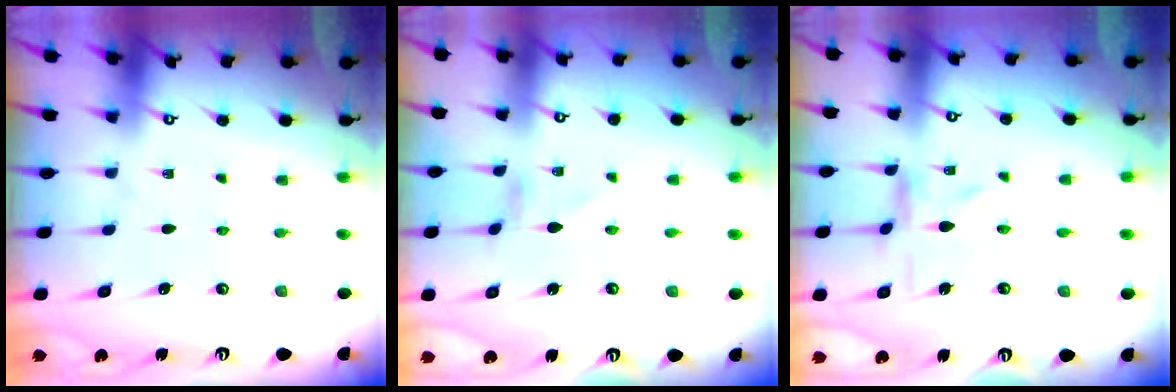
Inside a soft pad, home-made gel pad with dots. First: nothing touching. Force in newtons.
{"total": 0.8, "press": 0.8, "slide": 0.1}
{"total": 2.4, "press": 2.4, "slide": 0.3}